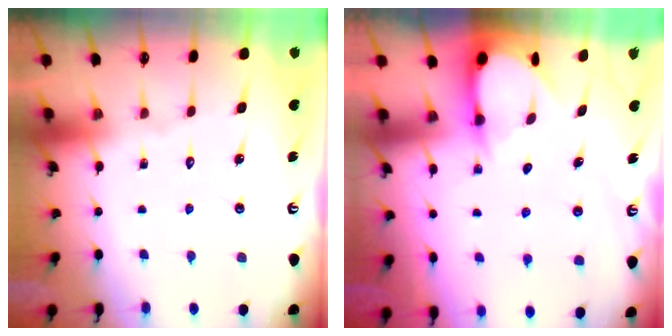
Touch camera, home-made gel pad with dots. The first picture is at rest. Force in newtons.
{"total": 3.4, "press": 3.4, "slide": 0.3}